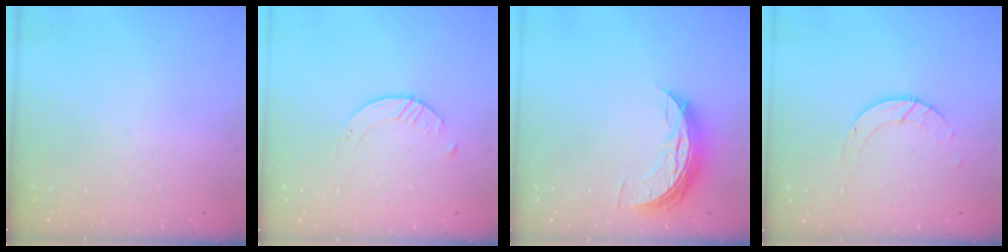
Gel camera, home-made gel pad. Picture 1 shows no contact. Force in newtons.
{"total": 1.6, "press": 1.6, "slide": 0.3}
{"total": 8.3, "press": 8.3, "slide": 0.5}
{"total": 3.6, "press": 3.6, "slide": 0.2}